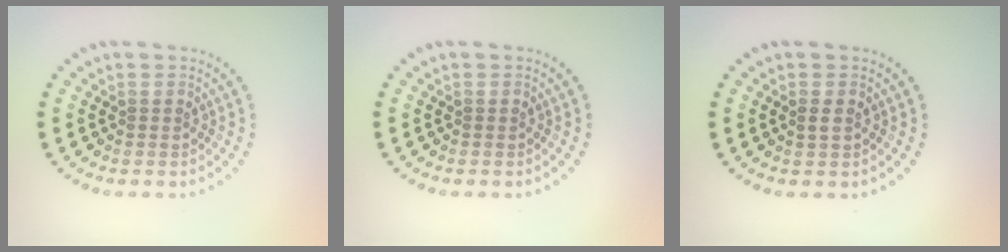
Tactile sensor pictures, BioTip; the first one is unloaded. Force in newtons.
{"total": 0.0}
{"total": 0.7, "press": 0.7, "slide": 0.0}